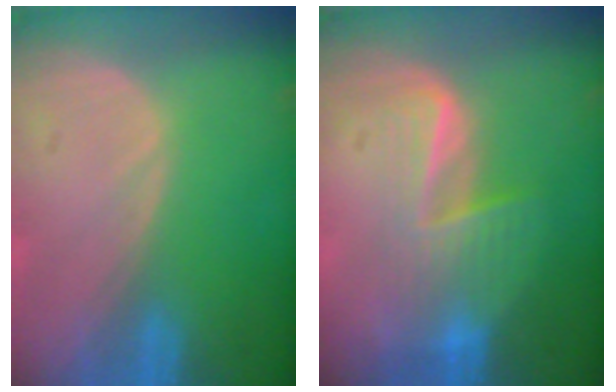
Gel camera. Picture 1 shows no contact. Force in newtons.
{"total": 5.9, "press": 5.6, "slide": 1.9}